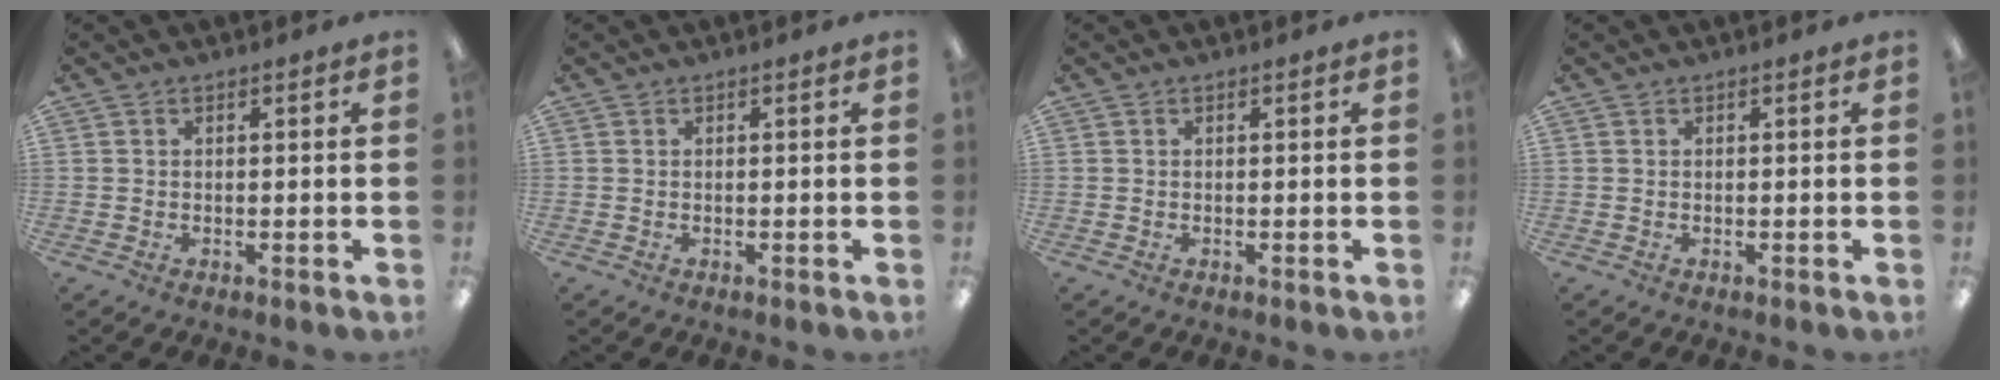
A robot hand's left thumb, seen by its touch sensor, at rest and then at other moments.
{"total": 0.0}
{"total": 0.0}
{"total": 0.0}